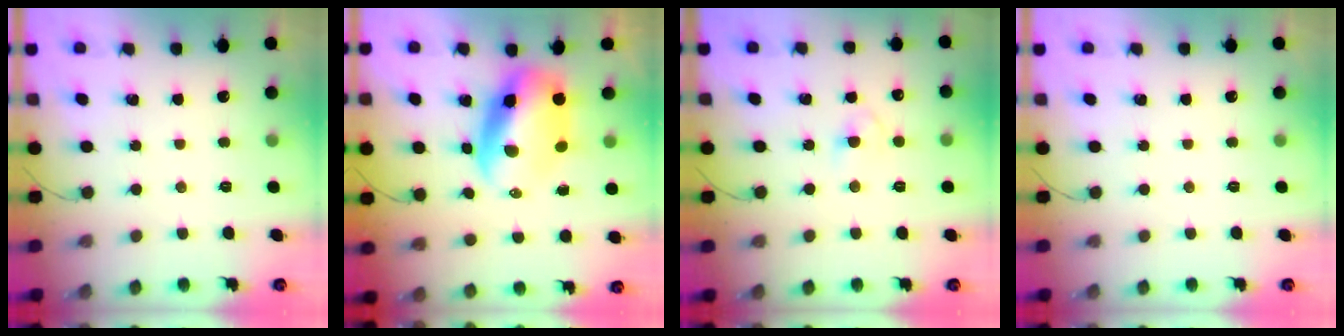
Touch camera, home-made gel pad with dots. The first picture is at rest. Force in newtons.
{"total": 10.7, "press": 10.3, "slide": 2.7}
{"total": 3.5, "press": 3.2, "slide": 1.4}
{"total": 0.0}